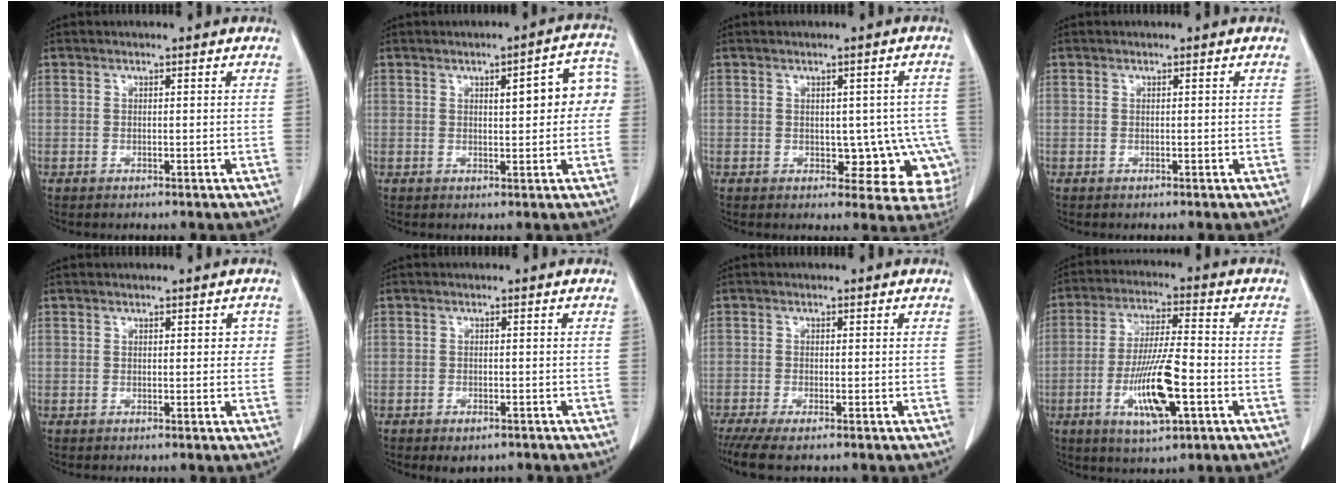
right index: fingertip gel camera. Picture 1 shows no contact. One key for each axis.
{"total": 7.5, "fx": 1.2, "fy": 2.1, "fz": 7.1, "tx": -0.084, "ty": 0.029, "tz": 0.012}
{"total": 8.8, "fx": -2.0, "fy": 5.4, "fz": 6.7, "tx": -0.050, "ty": 0.018, "tz": -0.016}
{"total": 0.0}
{"total": 1.6, "fx": 0.3, "fy": 1.1, "fz": 1.1, "tx": -0.006, "ty": 0.012, "tz": 0.002}
{"total": 3.3, "fx": -2.4, "fy": 1.6, "fz": 1.5, "tx": -0.016, "ty": -0.002, "tz": -0.027}
{"total": 4.9, "fx": -3.7, "fy": 0.8, "fz": 3.1, "tx": -0.049, "ty": -0.011, "tz": -0.061}
{"total": 11.8, "fx": -3.9, "fy": 1.8, "fz": 11.0, "tx": -0.211, "ty": -0.010, "tz": -0.068}